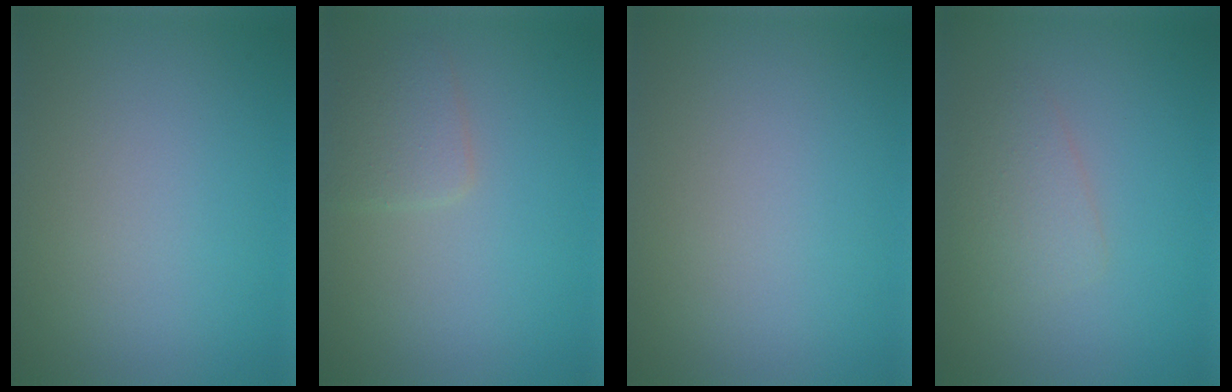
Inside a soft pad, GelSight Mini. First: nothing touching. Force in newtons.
{"total": 2.2, "press": 2.2, "slide": 0.1}
{"total": 0.0}
{"total": 2.1, "press": 2.1, "slide": 0.0}